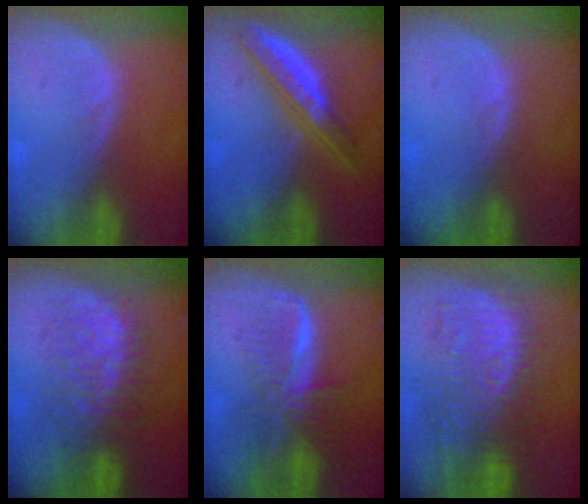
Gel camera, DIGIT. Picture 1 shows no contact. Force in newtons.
{"total": 6.3, "press": 5.6, "slide": 2.8}
{"total": 0.8, "press": 0.8, "slide": 0.3}
{"total": 8.0, "press": 8.0, "slide": 0.2}
{"total": 8.1, "press": 7.0, "slide": 4.2}
{"total": 11.8, "press": 11.2, "slide": 3.9}